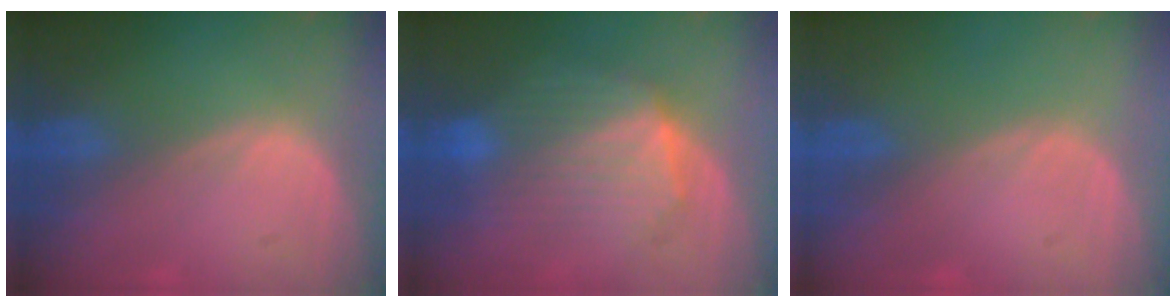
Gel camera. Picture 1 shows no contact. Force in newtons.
{"total": 8.2, "press": 8.2, "slide": 0.2}
{"total": 0.0}